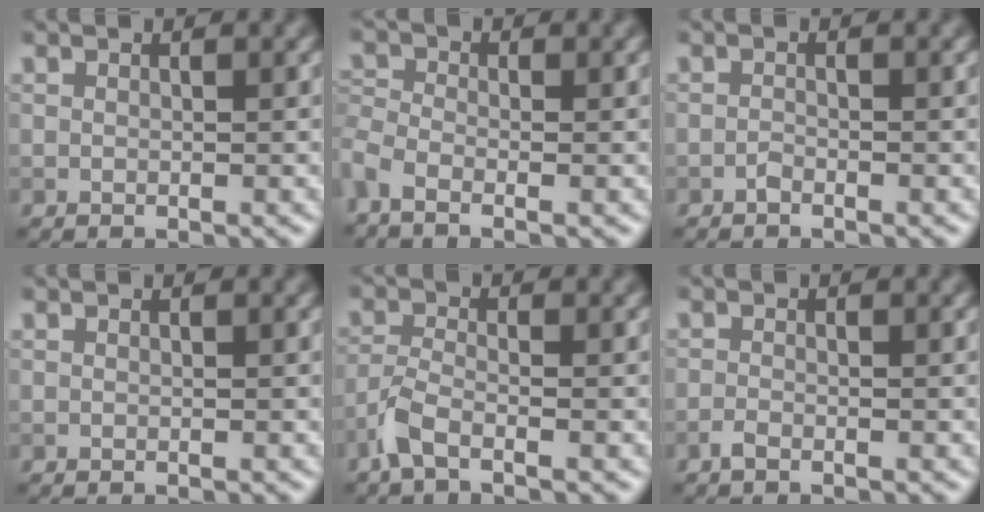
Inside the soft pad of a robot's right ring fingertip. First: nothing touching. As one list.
[{"total": 2.8, "force": [-1.7, 1.2, 1.9], "torque": [-0.055, -0.013, -0.045]}, {"total": 0.6, "force": [-0.6, 0.1, 0.3], "torque": [-0.004, 0.002, -0.013]}, {"total": 0.0}, {"total": 3.0, "force": [-2.0, 0.8, 2.0], "torque": [-0.049, -0.003, -0.053]}, {"total": 1.0, "force": [-0.7, 0.3, 0.6], "torque": [-0.013, 0.001, -0.017]}]